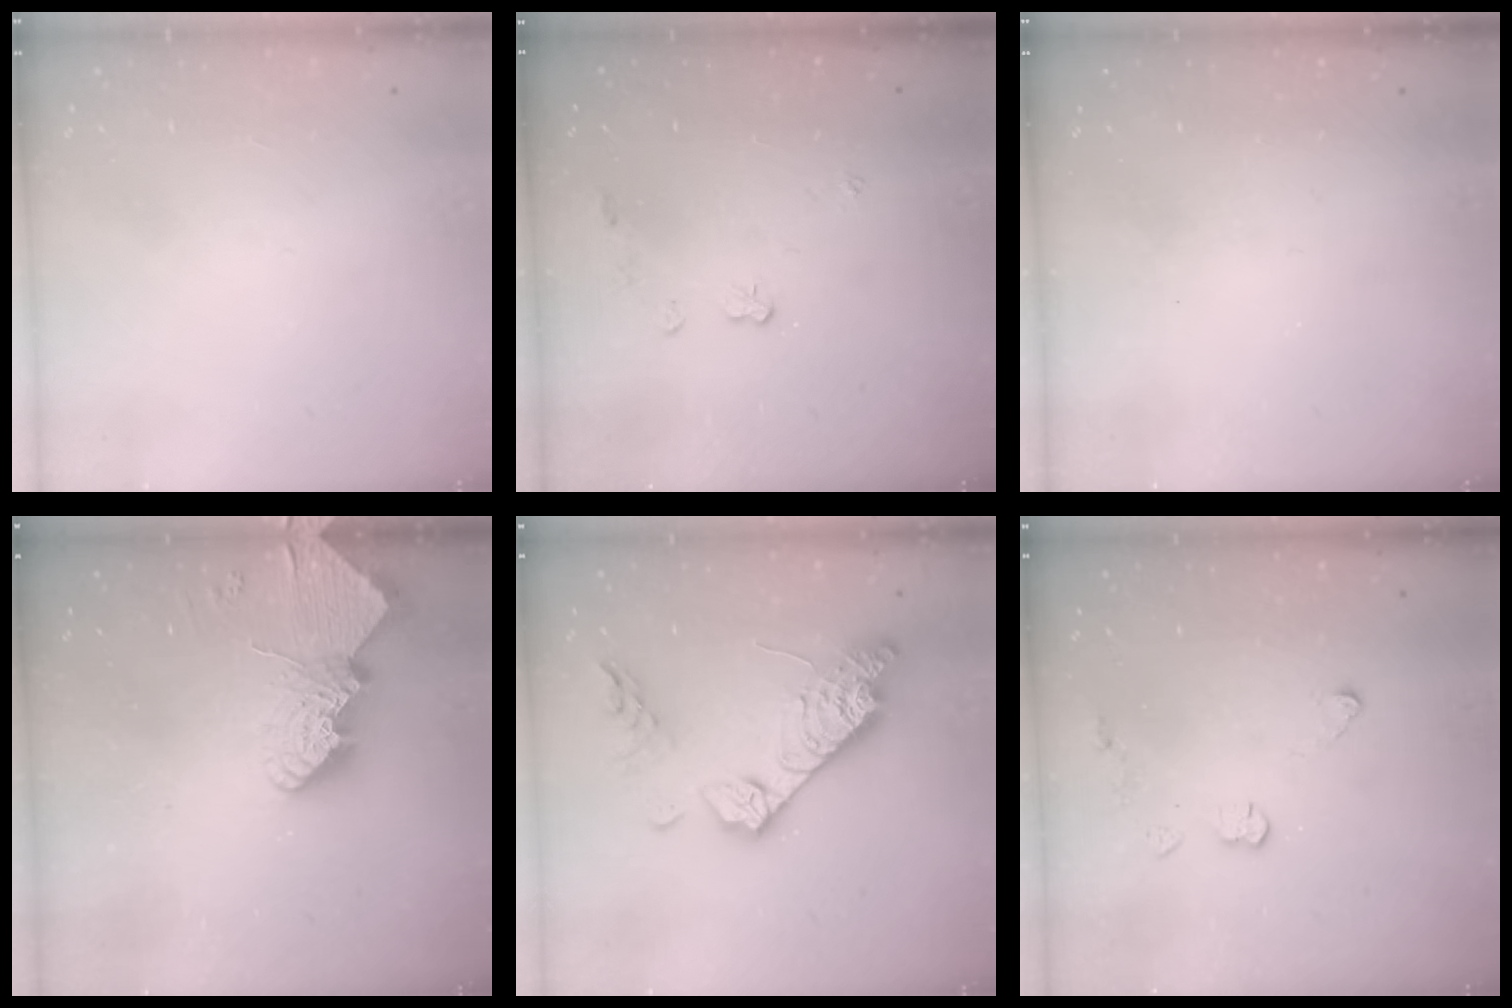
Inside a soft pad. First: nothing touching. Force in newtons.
{"total": 5.4, "press": 5.3, "slide": 0.4}
{"total": 0.0}
{"total": 12.9, "press": 12.9, "slide": 1.3}
{"total": 18.9, "press": 18.9, "slide": 1.3}
{"total": 4.5, "press": 4.5, "slide": 0.4}